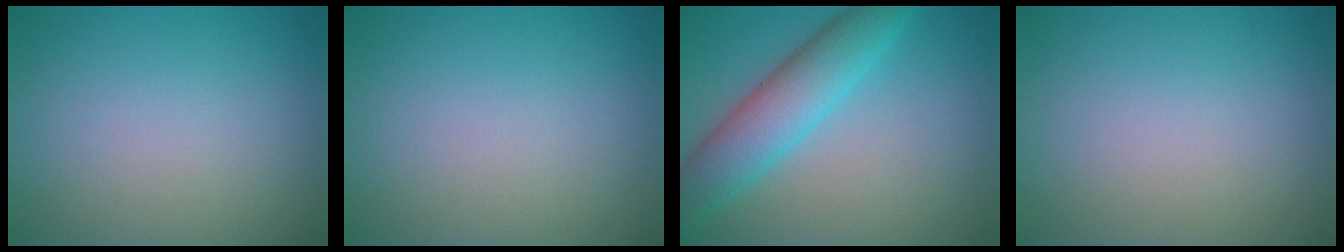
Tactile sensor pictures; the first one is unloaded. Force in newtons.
{"total": 0.0}
{"total": 6.1, "press": 6.1, "slide": 0.1}
{"total": 0.0}